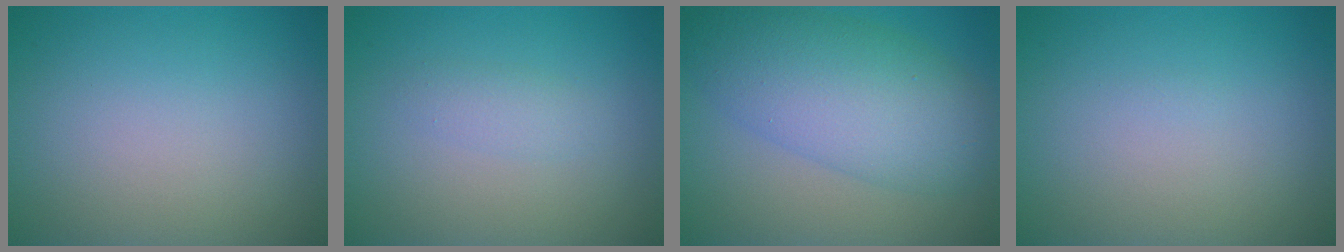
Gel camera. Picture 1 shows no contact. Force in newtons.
{"total": 1.3, "press": 1.3, "slide": 0.1}
{"total": 8.3, "press": 8.3, "slide": 0.3}
{"total": 0.0}